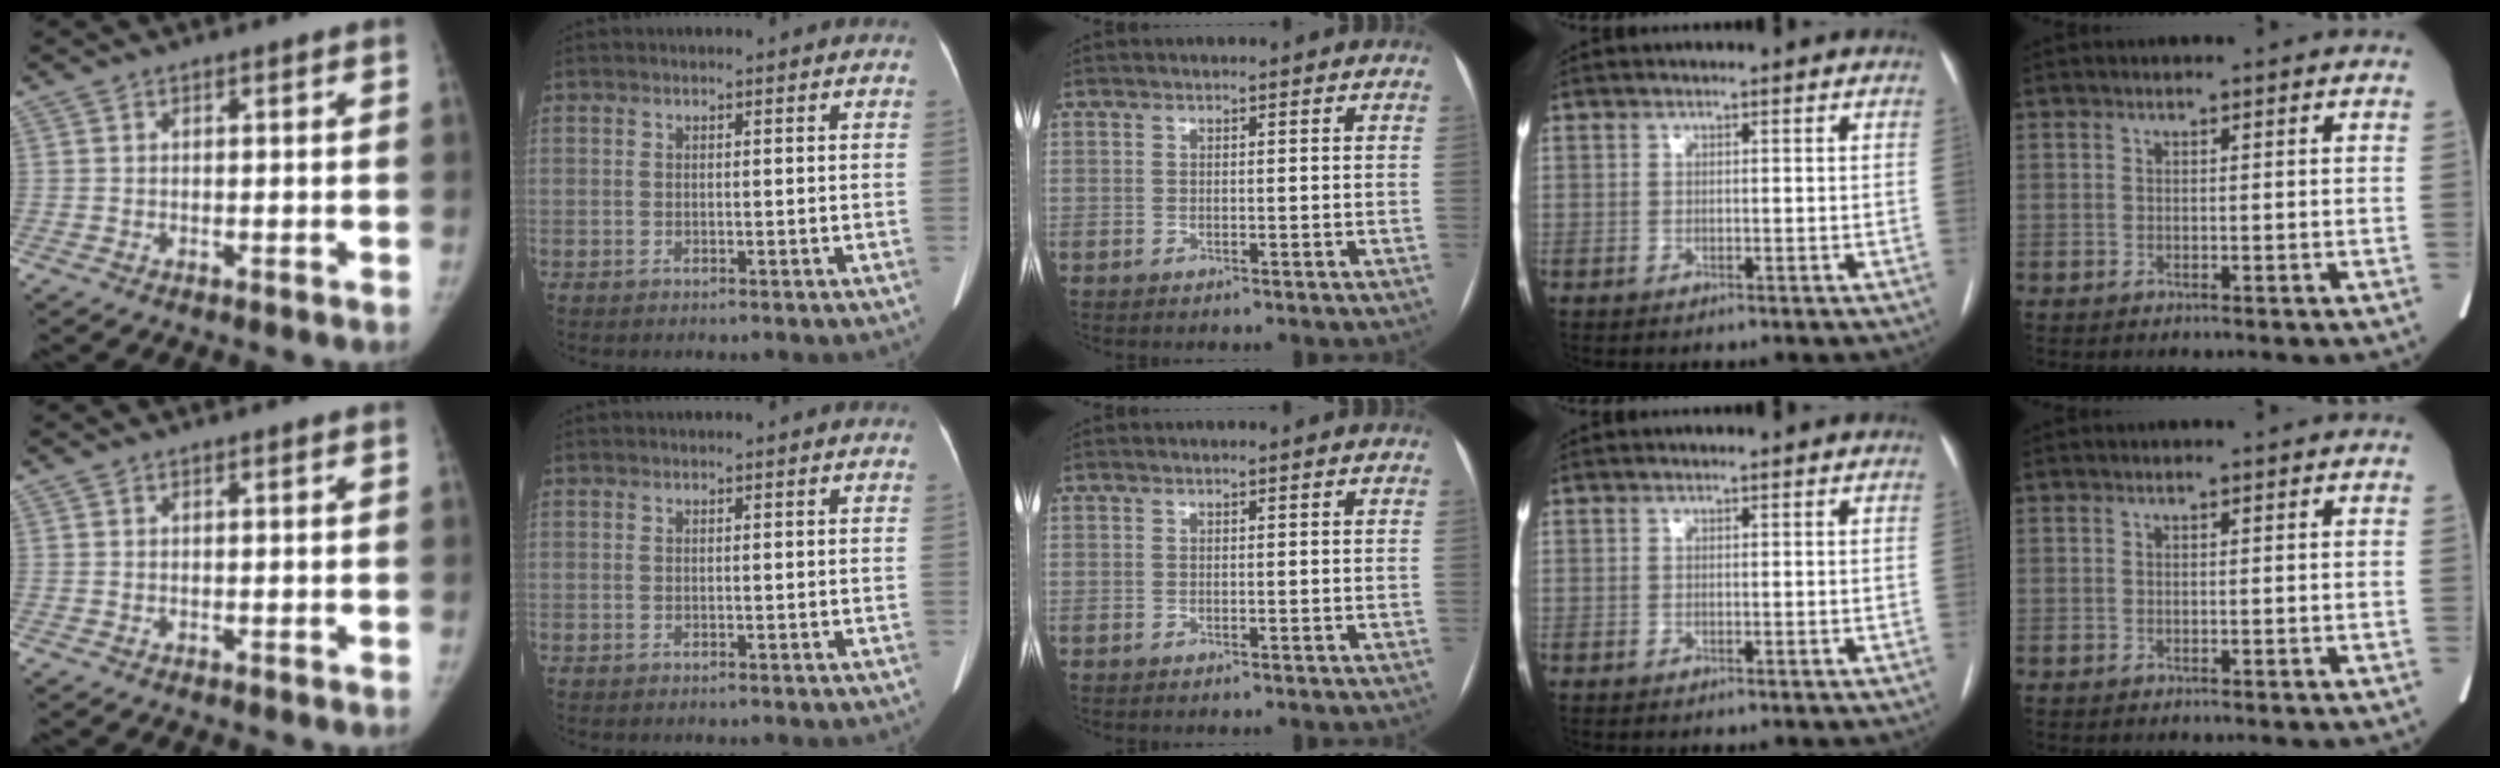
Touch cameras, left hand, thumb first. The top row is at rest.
{}